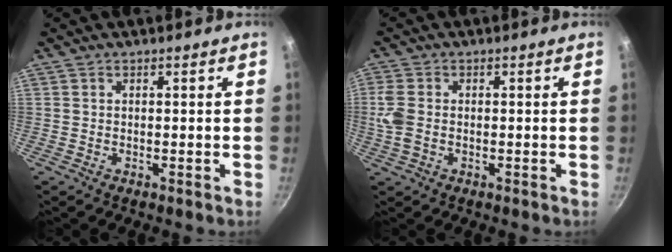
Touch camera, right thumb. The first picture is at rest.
{"total": 4.8, "force": [-0.3, 3.4, 3.5], "torque": [-0.083, 0.002, -0.009]}